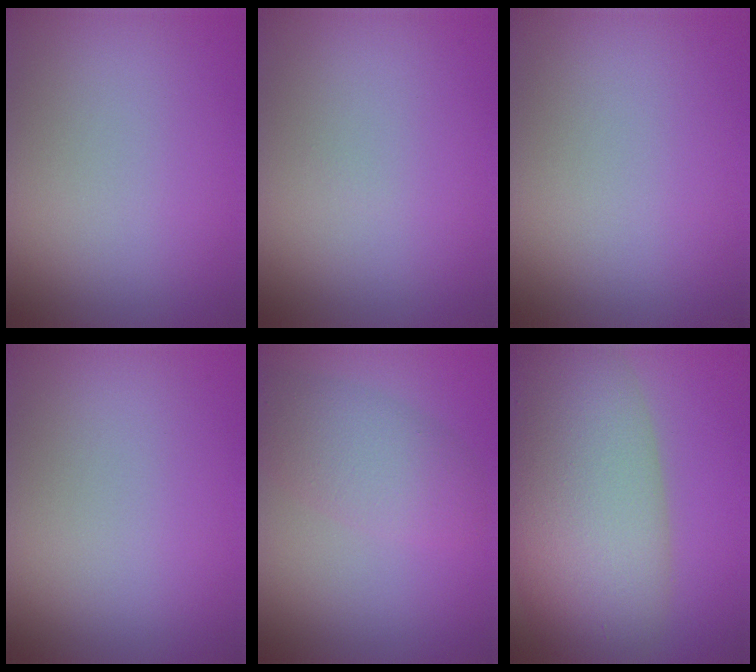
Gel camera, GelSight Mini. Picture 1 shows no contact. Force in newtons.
{"total": 0.0}
{"total": 0.0}
{"total": 0.0}
{"total": 4.4, "press": 4.4, "slide": 0.0}
{"total": 12.9, "press": 12.9, "slide": 0.8}